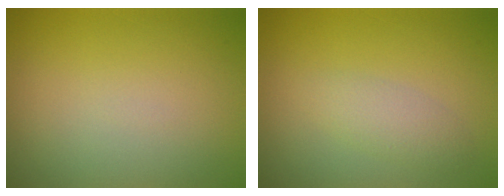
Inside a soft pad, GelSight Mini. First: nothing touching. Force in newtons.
{"total": 1.8, "press": 1.8, "slide": 0.1}